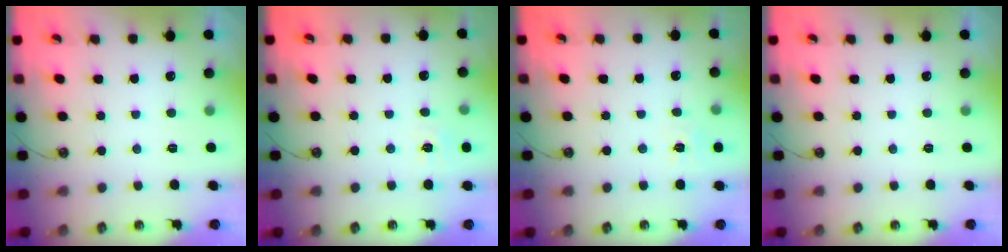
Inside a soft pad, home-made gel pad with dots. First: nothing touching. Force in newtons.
{"total": 5.1, "press": 5.1, "slide": 0.7}
{"total": 4.6, "press": 4.6, "slide": 0.3}
{"total": 0.0}